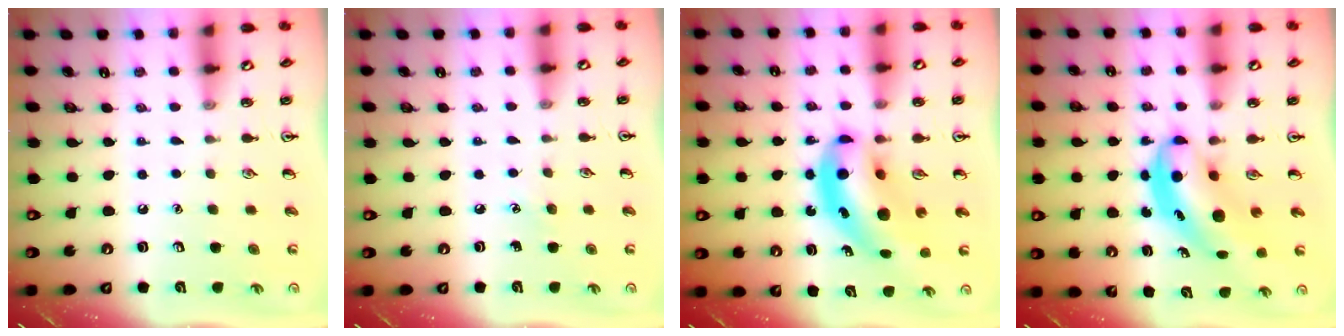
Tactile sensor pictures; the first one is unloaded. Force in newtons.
{"total": 3.0, "press": 2.8, "slide": 1.1}
{"total": 12.0, "press": 11.5, "slide": 3.5}
{"total": 6.9, "press": 6.8, "slide": 1.2}